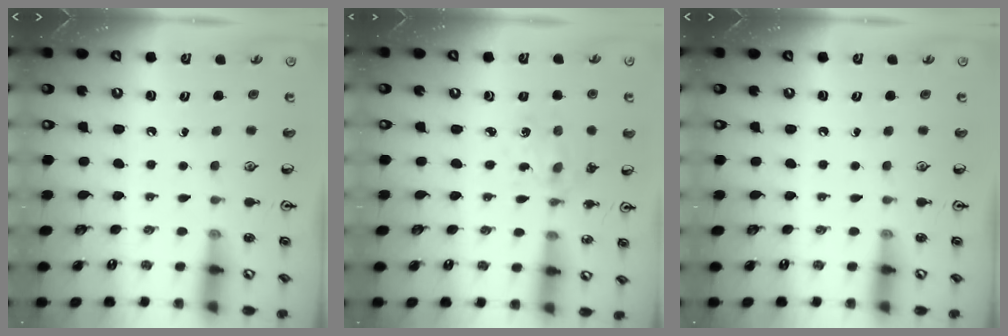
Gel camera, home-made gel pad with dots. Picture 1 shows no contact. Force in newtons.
{"total": 2.0, "press": 2.0, "slide": 0.3}
{"total": 0.0}